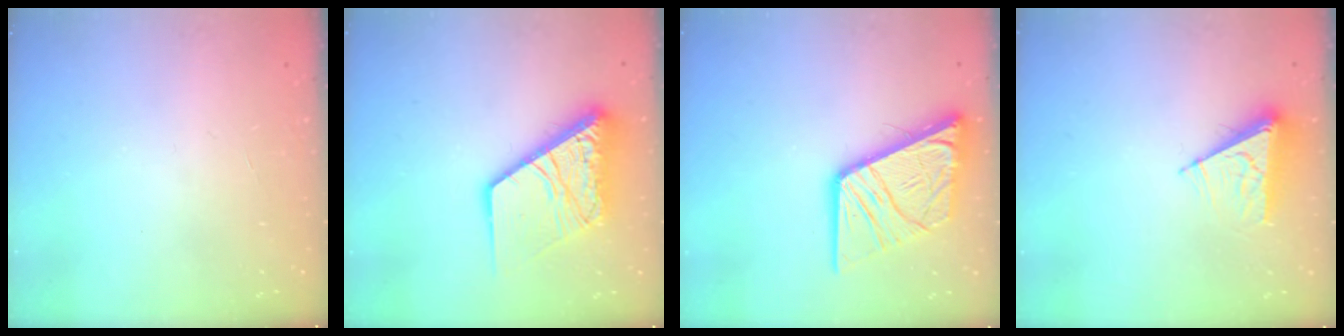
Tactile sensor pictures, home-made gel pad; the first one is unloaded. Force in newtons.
{"total": 18.1, "press": 17.9, "slide": 2.1}
{"total": 18.4, "press": 18.3, "slide": 2.2}
{"total": 7.9, "press": 7.9, "slide": 0.3}